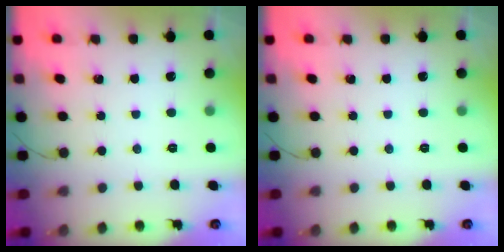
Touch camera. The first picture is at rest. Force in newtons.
{"total": 0.0}